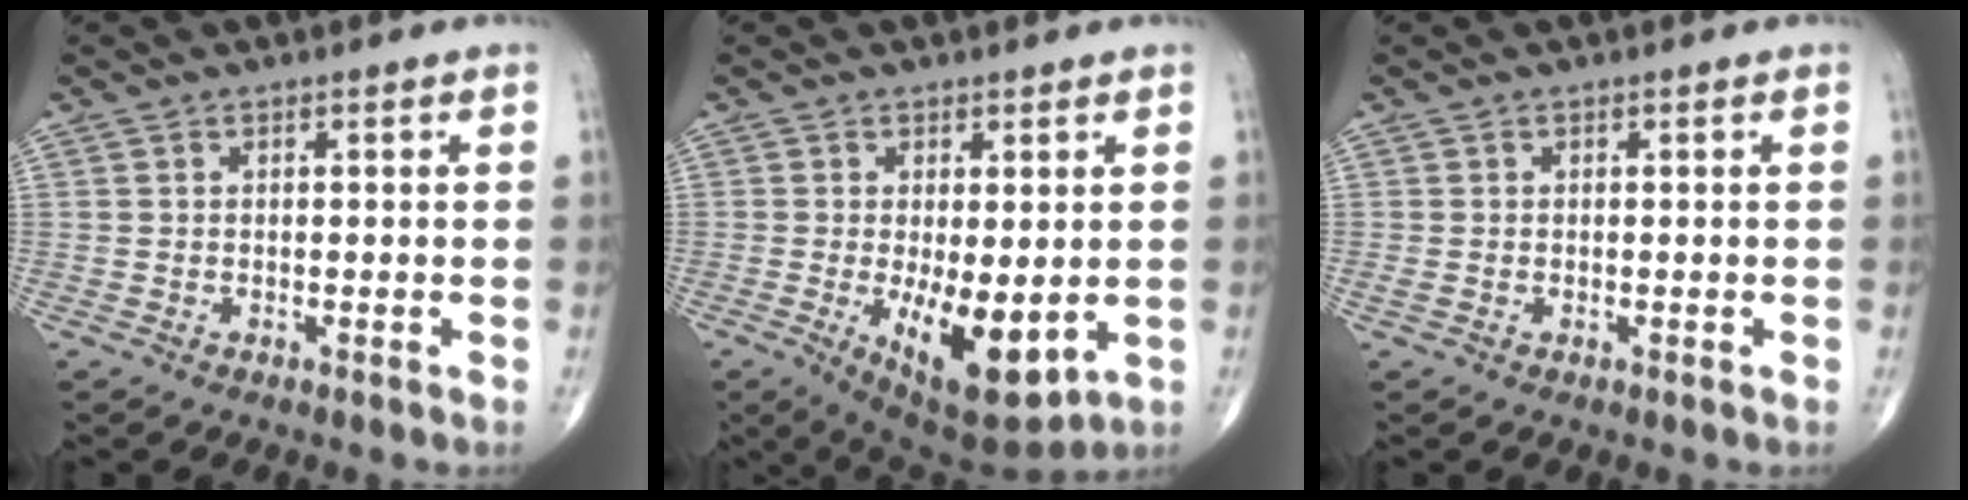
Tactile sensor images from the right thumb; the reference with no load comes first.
{"total": 11.8, "force": [-2.1, 4.9, 10.5], "torque": [-0.152, -0.027, -0.015]}
{"total": 0.5, "force": [0.0, 0.3, 0.4], "torque": [-0.015, 0.002, 0.002]}